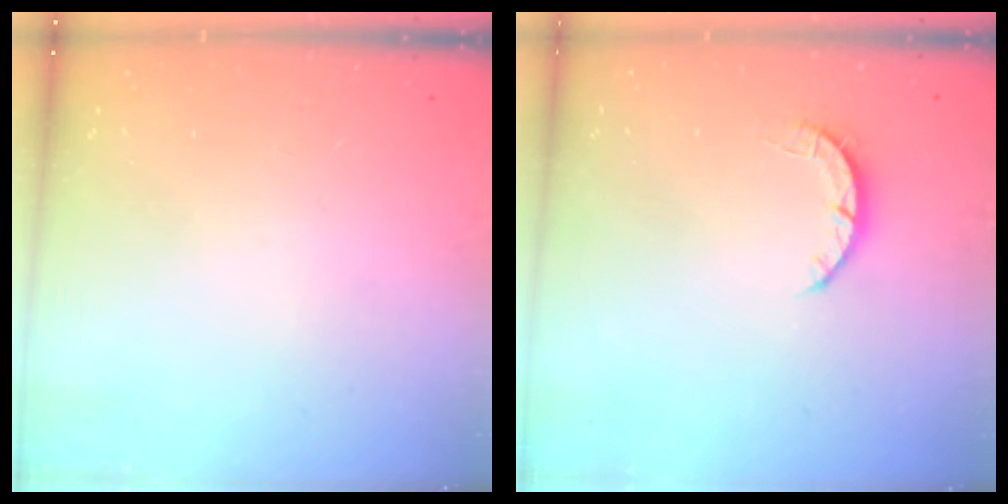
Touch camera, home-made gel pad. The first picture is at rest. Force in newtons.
{"total": 2.5, "press": 2.4, "slide": 0.4}